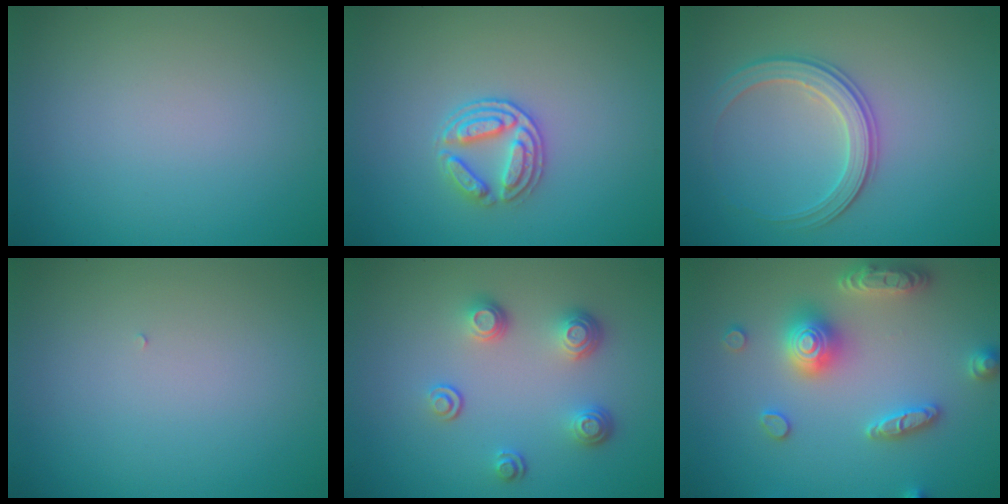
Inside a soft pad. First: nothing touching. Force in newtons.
{"total": 3.0, "press": 2.7, "slide": 1.2}
{"total": 2.9, "press": 2.8, "slide": 0.5}
{"total": 0.0}
{"total": 3.2, "press": 2.5, "slide": 1.9}
{"total": 5.4, "press": 5.3, "slide": 0.9}